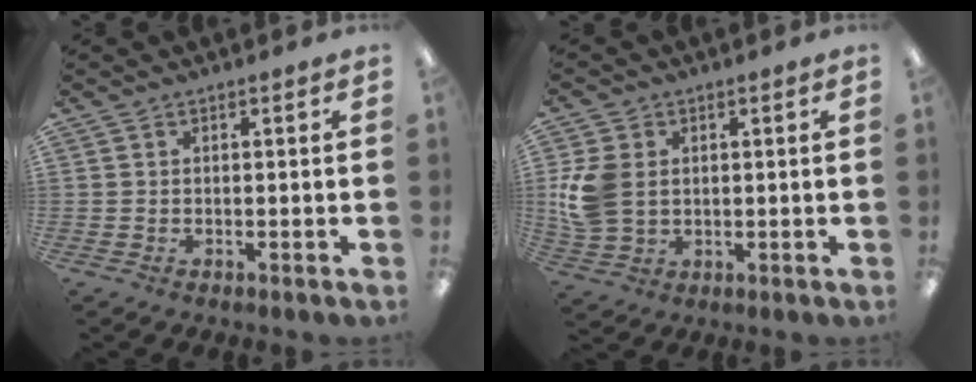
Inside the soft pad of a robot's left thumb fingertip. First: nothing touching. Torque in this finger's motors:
{"motor_torque": [-0.38, 0.94, 0.34, -0.36, 0.20]}